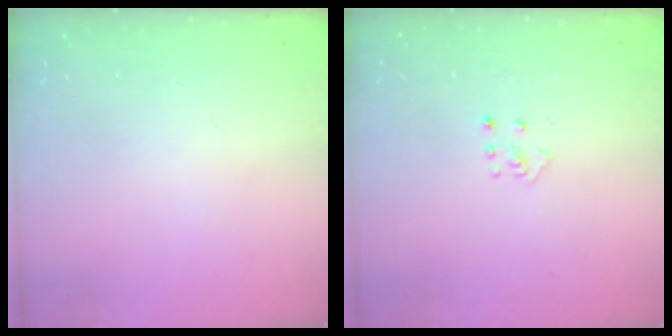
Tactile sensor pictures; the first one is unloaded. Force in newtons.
{"total": 3.4, "press": 3.4, "slide": 0.3}